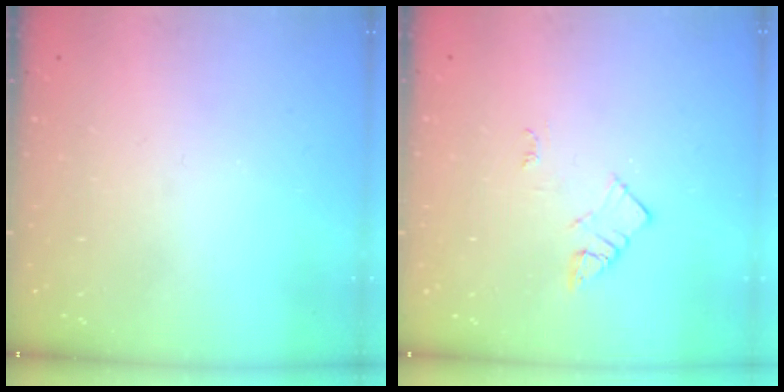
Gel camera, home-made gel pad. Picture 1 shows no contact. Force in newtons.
{"total": 3.0, "press": 3.0, "slide": 0.4}